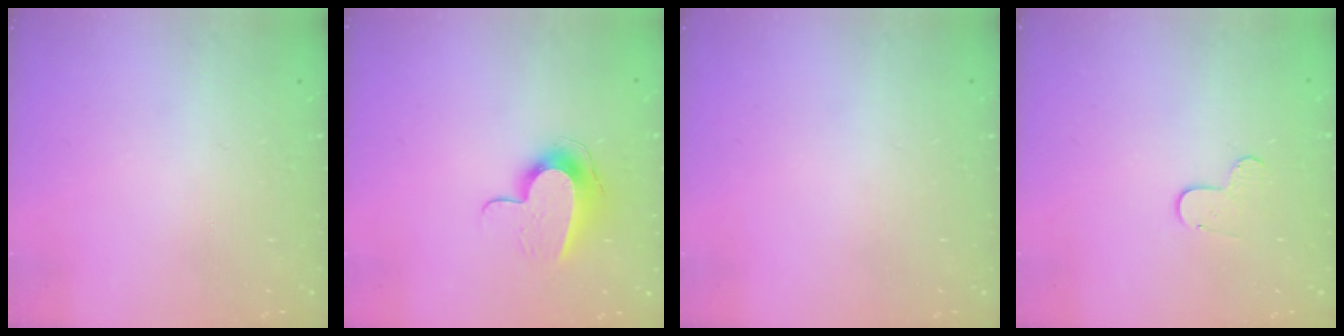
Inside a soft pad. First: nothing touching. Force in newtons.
{"total": 9.7, "press": 9.6, "slide": 0.8}
{"total": 0.0}
{"total": 6.5, "press": 6.5, "slide": 0.6}